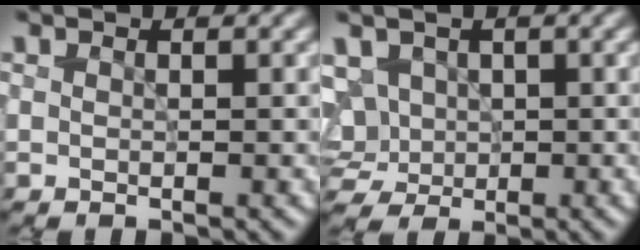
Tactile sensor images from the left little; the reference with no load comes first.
{"total": 7.1, "force": [1.1, 6.0, 3.7], "torque": [-0.079, 0.028, 0.004]}